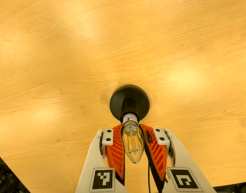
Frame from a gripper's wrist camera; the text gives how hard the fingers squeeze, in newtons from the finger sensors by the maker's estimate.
{"total": 22.1, "left": 22.2, "right": 22.0}